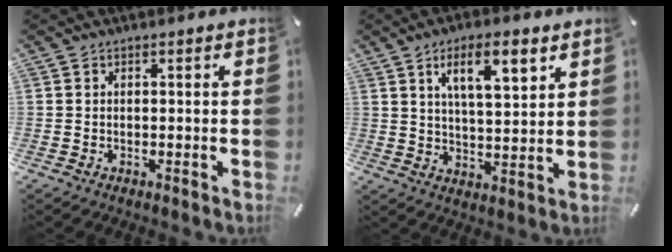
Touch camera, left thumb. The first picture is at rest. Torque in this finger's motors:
{"motor_torque": [1.94, 2.04, 1.41, -1.33, 0.51]}